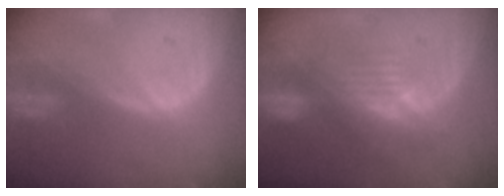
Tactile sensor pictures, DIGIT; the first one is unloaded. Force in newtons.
{"total": 8.0, "press": 7.2, "slide": 3.6}